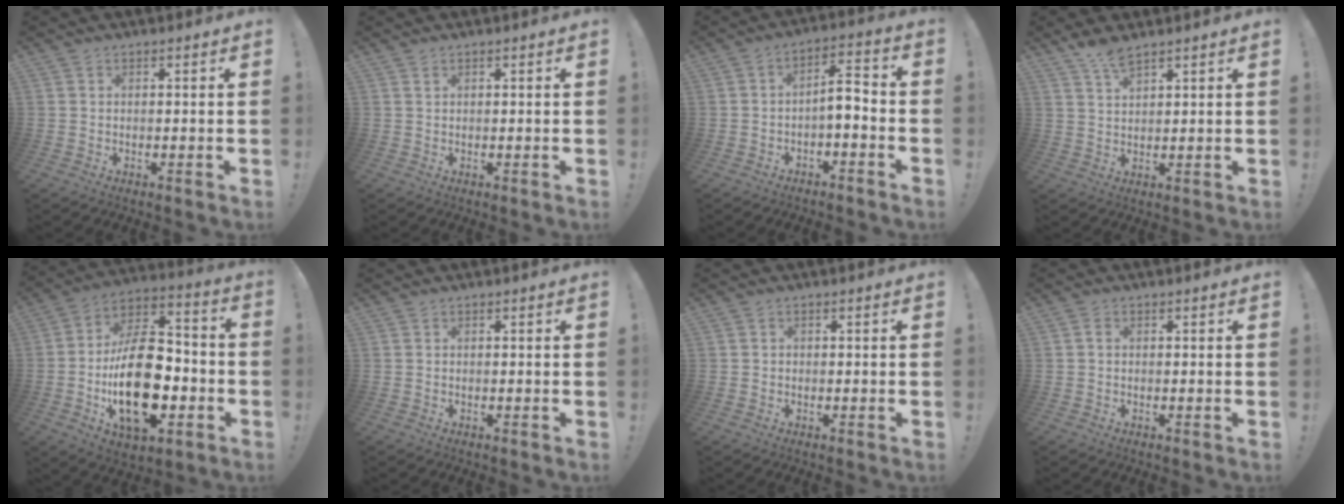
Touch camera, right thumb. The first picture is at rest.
{"total": 0.8, "force": [0.4, -0.3, 0.7], "torque": [-0.010, -0.002, 0.006]}
{"total": 6.5, "force": [-2.3, 2.5, 5.6], "torque": [-0.083, 0.006, -0.043]}
{"total": 4.8, "force": [3.8, 1.2, 2.6], "torque": [-0.049, -0.022, 0.068]}
{"total": 26.0, "force": [-5.6, 14.6, 20.8], "torque": [-0.378, 0.035, -0.086]}
{"total": 0.0}
{"total": 0.8, "force": [-0.2, 0.7, 0.1], "torque": [-0.002, 0.003, -0.004]}
{"total": 1.2, "force": [0.0, 0.9, 0.8], "torque": [-0.024, 0.007, 0.002]}